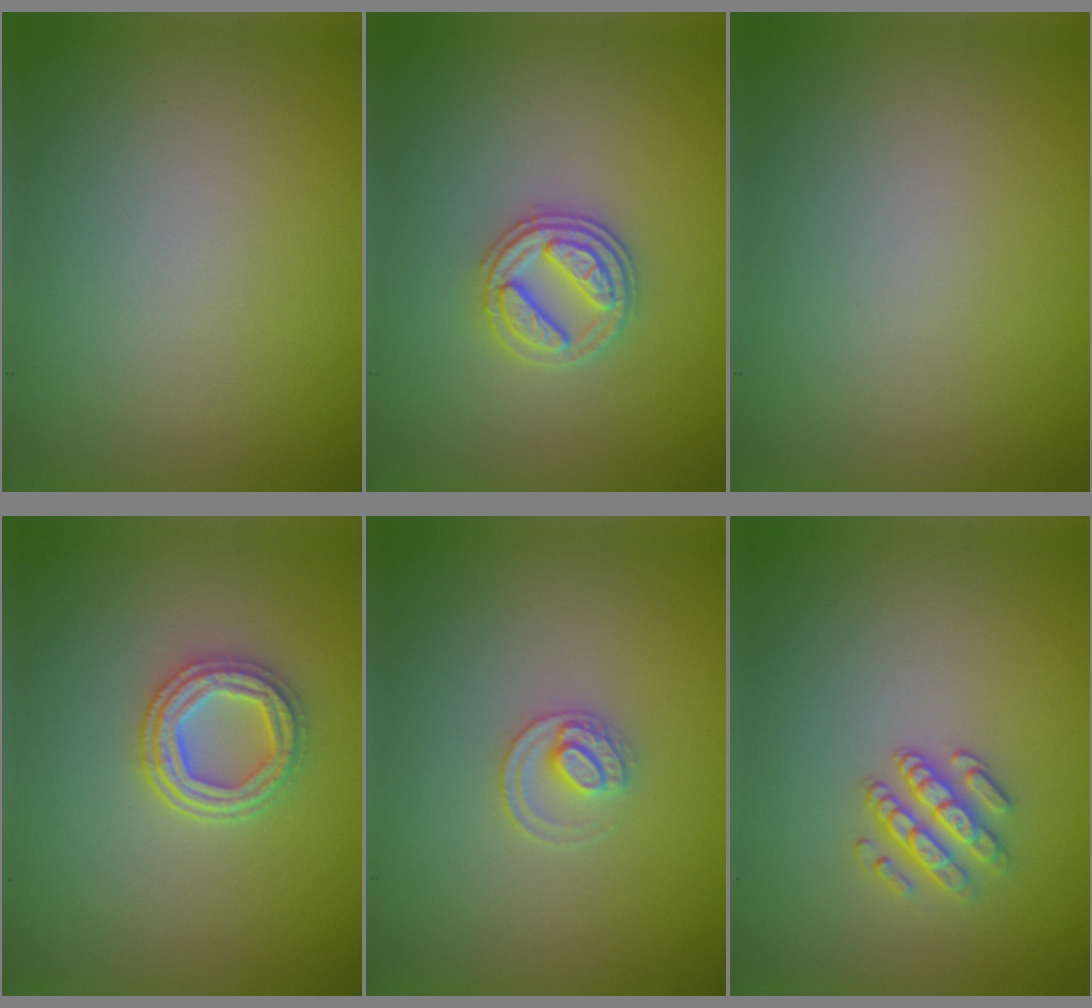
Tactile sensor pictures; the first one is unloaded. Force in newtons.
{"total": 3.4, "press": 3.0, "slide": 1.5}
{"total": 0.0}
{"total": 3.5, "press": 3.1, "slide": 1.7}
{"total": 2.1, "press": 2.1, "slide": 0.2}
{"total": 2.5, "press": 2.3, "slide": 0.9}